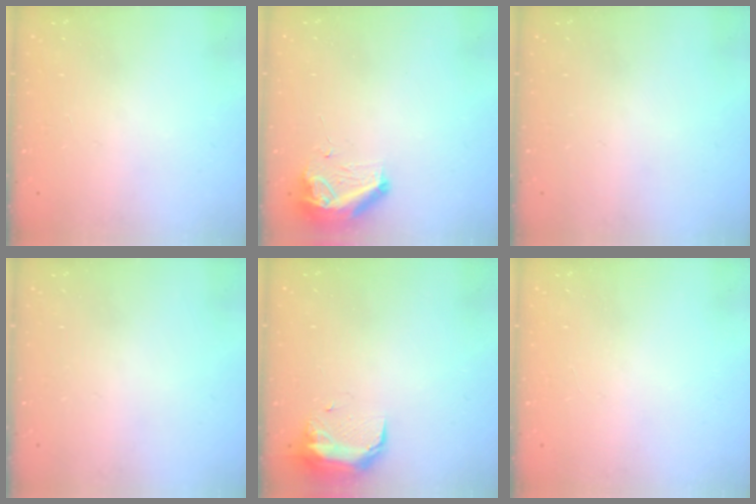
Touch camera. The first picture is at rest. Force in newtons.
{"total": 9.6, "press": 9.3, "slide": 2.5}
{"total": 0.0}
{"total": 0.0}
{"total": 8.7, "press": 8.6, "slide": 1.3}
{"total": 1.0, "press": 0.1, "slide": 1.0}